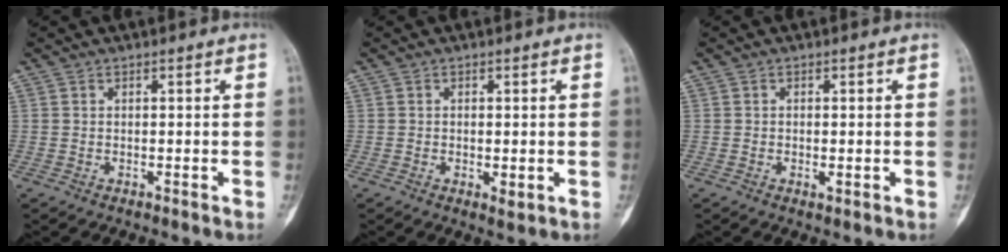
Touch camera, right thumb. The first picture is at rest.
{"total": 2.1, "force": [-0.3, 1.0, 1.8], "torque": [-0.026, -0.006, -0.003]}
{"total": 1.2, "force": [-0.2, 0.6, 1.0], "torque": [-0.018, -0.003, -0.003]}